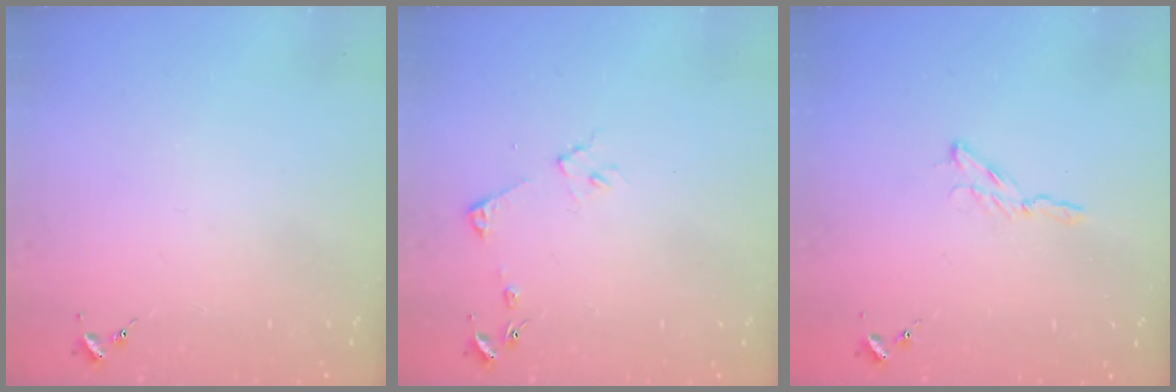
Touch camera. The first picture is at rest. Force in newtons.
{"total": 4.9, "press": 4.9, "slide": 0.6}
{"total": 3.1, "press": 3.1, "slide": 0.4}